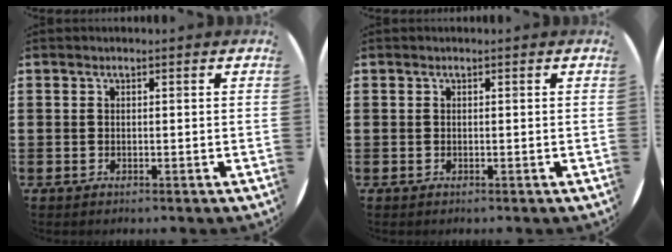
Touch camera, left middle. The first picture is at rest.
{"total": 0.0}